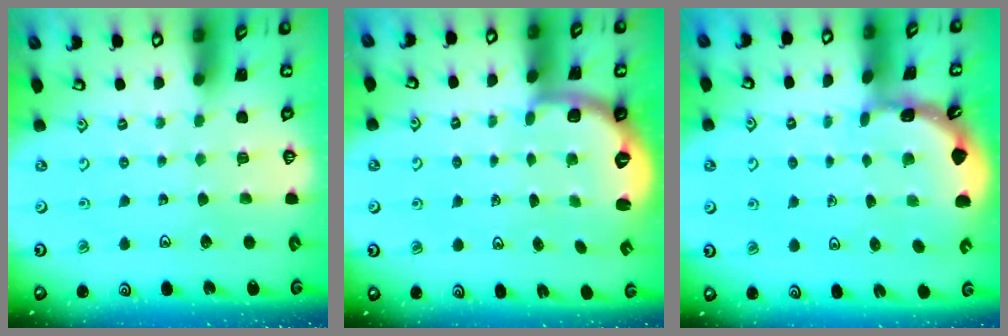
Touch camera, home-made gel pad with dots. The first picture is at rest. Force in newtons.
{"total": 2.5, "press": 1.9, "slide": 1.6}
{"total": 1.7, "press": 1.6, "slide": 0.1}